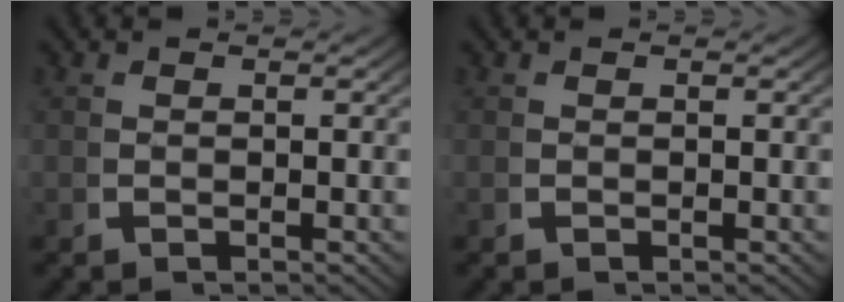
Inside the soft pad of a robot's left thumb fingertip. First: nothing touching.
{"total": 0.0}